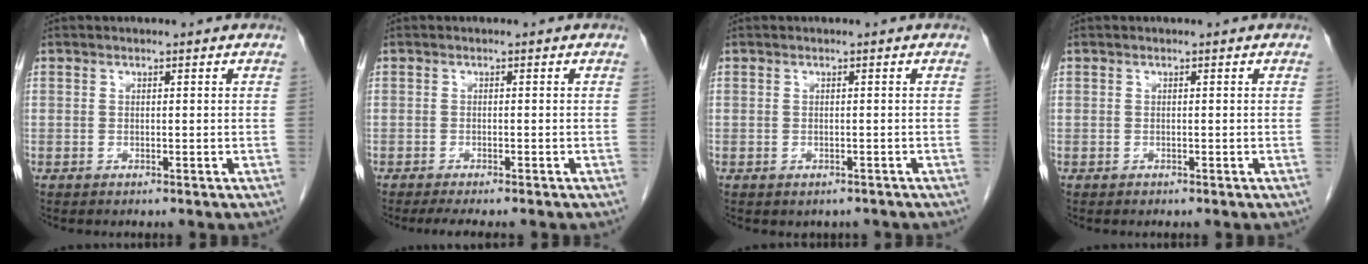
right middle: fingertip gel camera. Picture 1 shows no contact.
{"total": 4.5, "force": [-3.8, 0.5, 2.4], "torque": [-0.026, -0.008, -0.053]}
{"total": 1.2, "force": [-0.9, 0.8, 0.2], "torque": [-0.003, 0.001, -0.009]}
{"total": 0.0}